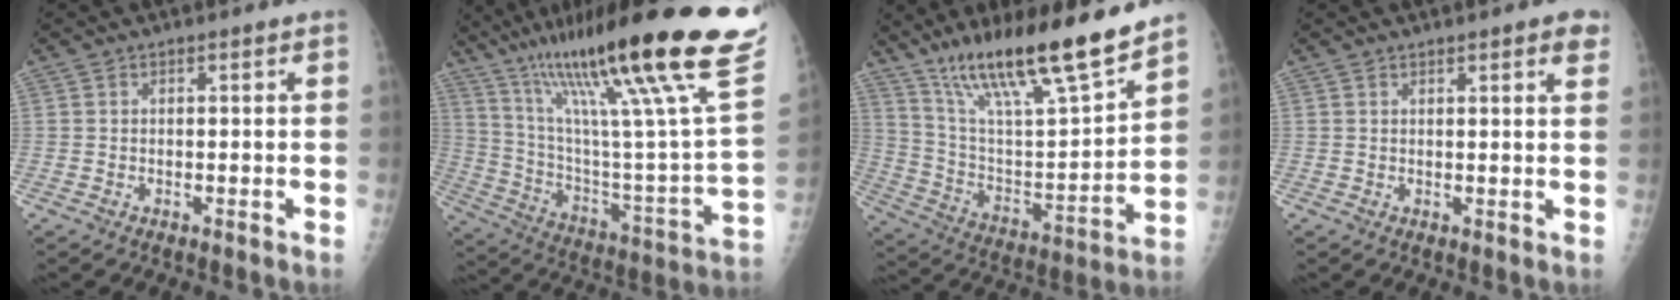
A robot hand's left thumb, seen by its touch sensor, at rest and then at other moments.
{"total": 37.6, "force": [23.3, 4.6, 29.2], "torque": [-0.393, -0.051, 0.376]}
{"total": 22.5, "force": [16.6, 3.3, 14.8], "torque": [-0.232, -0.072, 0.296]}
{"total": 3.4, "force": [2.1, 0.7, 2.5], "torque": [-0.023, -0.008, 0.023]}